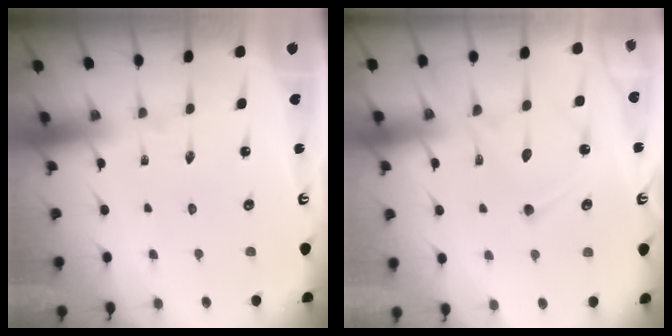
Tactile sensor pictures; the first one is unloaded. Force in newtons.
{"total": 12.5, "press": 12.5, "slide": 1.2}